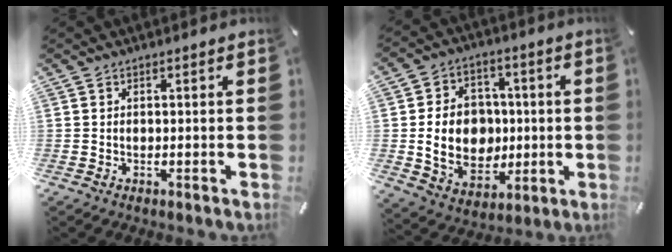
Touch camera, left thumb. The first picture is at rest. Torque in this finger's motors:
{"motor_torque": [2.49, 2.52, 0.39, -0.06, 0.37]}